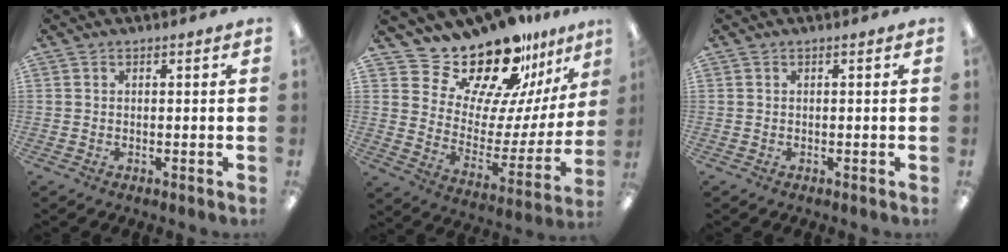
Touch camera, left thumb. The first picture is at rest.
{"total": 21.1, "force": [18.5, 7.0, 7.3], "torque": [-0.130, -0.146, 0.322]}
{"total": 0.0}